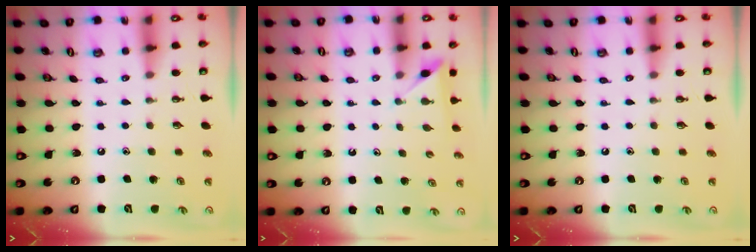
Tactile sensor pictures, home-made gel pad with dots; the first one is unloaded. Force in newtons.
{"total": 2.1, "press": 2.1, "slide": 0.2}
{"total": 0.0}